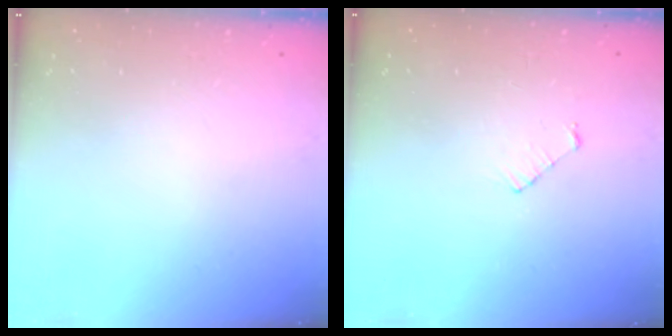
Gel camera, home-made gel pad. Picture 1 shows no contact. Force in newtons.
{"total": 3.8, "press": 3.8, "slide": 0.4}